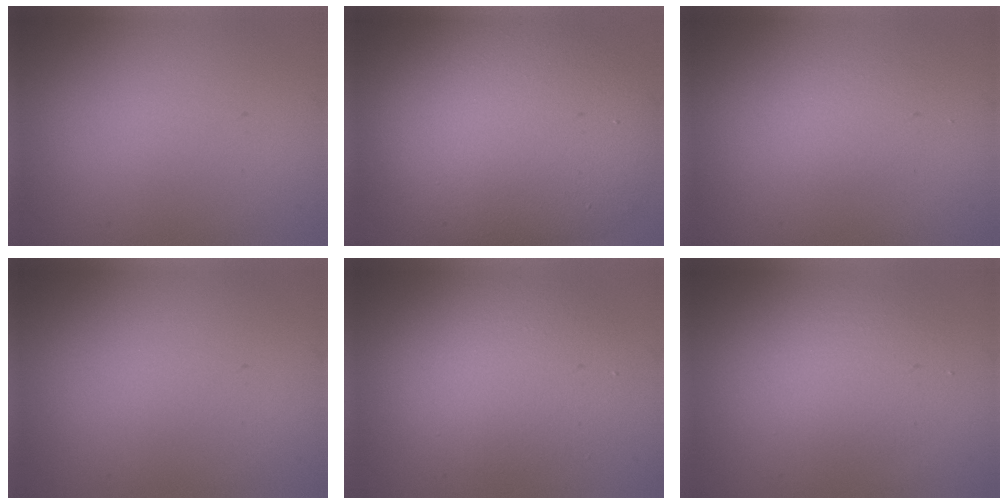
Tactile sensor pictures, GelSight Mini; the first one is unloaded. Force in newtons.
{"total": 13.6, "press": 13.6, "slide": 0.9}
{"total": 1.3, "press": 1.2, "slide": 0.1}
{"total": 0.0}
{"total": 4.6, "press": 4.5, "slide": 0.4}
{"total": 2.6, "press": 2.6, "slide": 0.2}